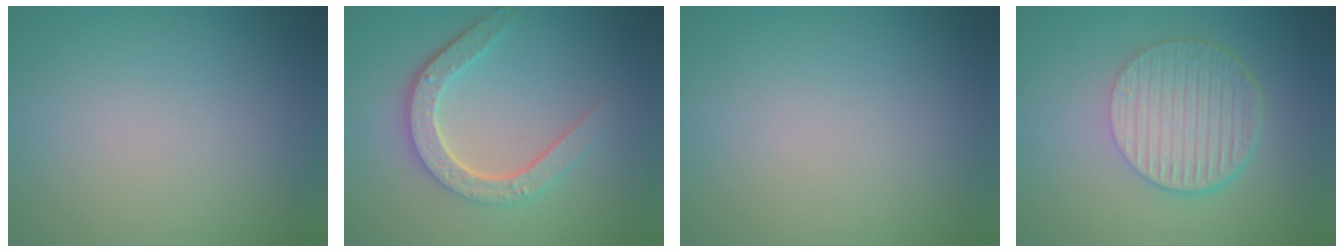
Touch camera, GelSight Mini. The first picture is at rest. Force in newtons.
{"total": 4.7, "press": 3.6, "slide": 3.0}
{"total": 0.0}
{"total": 6.4, "press": 4.4, "slide": 4.7}